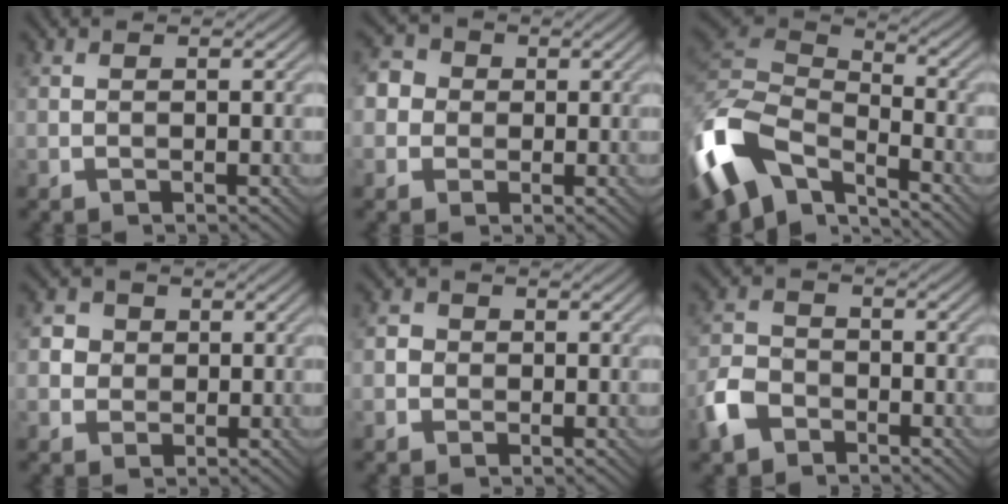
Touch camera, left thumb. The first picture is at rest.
{"total": 4.0, "force": [0.2, 3.8, 1.3], "torque": [-0.037, 0.006, -0.008]}
{"total": 13.5, "force": [-7.1, 7.5, 8.7], "torque": [-0.224, -0.004, -0.143]}
{"total": 2.8, "force": [0.4, 2.8, 0.6], "torque": [-0.024, 0.006, -0.002]}
{"total": 2.0, "force": [-0.3, 2.0, 0.5], "torque": [-0.015, 0.005, -0.010]}
{"total": 5.1, "force": [-3.2, 3.2, 2.3], "torque": [-0.066, 0.001, -0.076]}